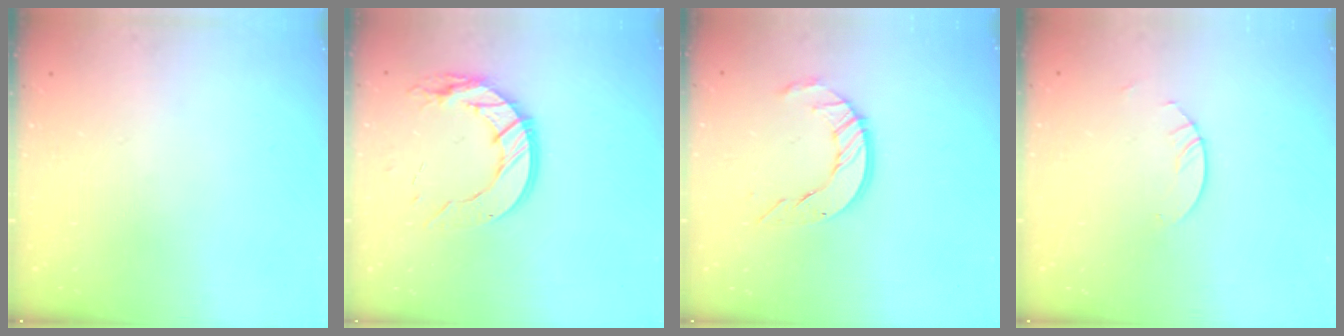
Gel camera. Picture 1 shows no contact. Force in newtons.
{"total": 12.9, "press": 12.9, "slide": 0.8}
{"total": 9.3, "press": 9.3, "slide": 0.9}
{"total": 2.4, "press": 2.4, "slide": 0.2}